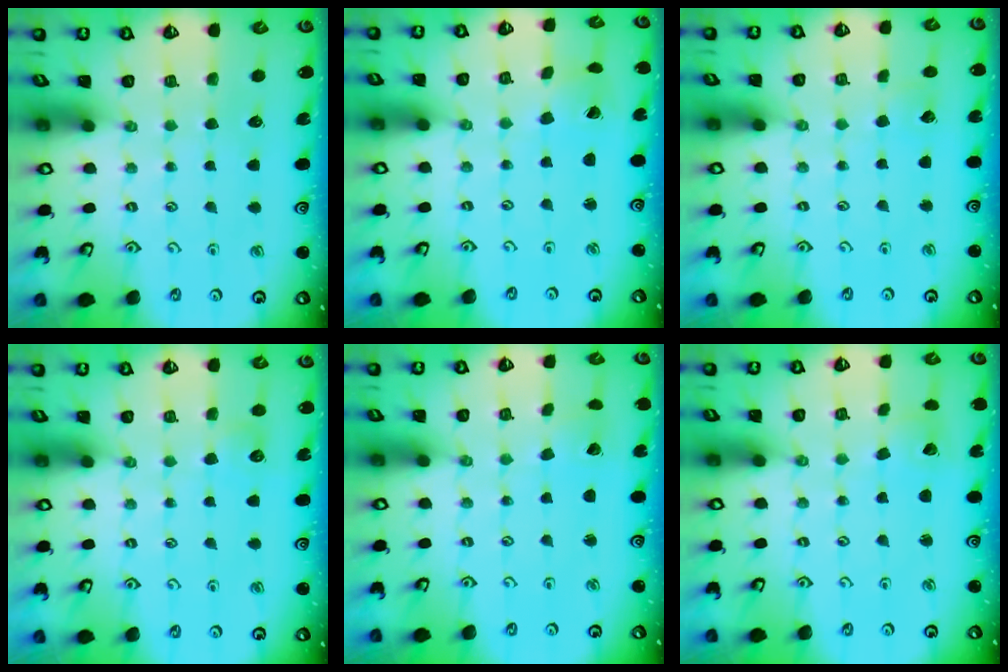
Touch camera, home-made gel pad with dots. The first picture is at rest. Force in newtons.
{"total": 1.1, "press": 1.1, "slide": 0.1}
{"total": 2.2, "press": 2.2, "slide": 0.2}
{"total": 4.8, "press": 4.7, "slide": 0.4}
{"total": 2.3, "press": 2.3, "slide": 0.1}
{"total": 1.8, "press": 1.7, "slide": 0.3}